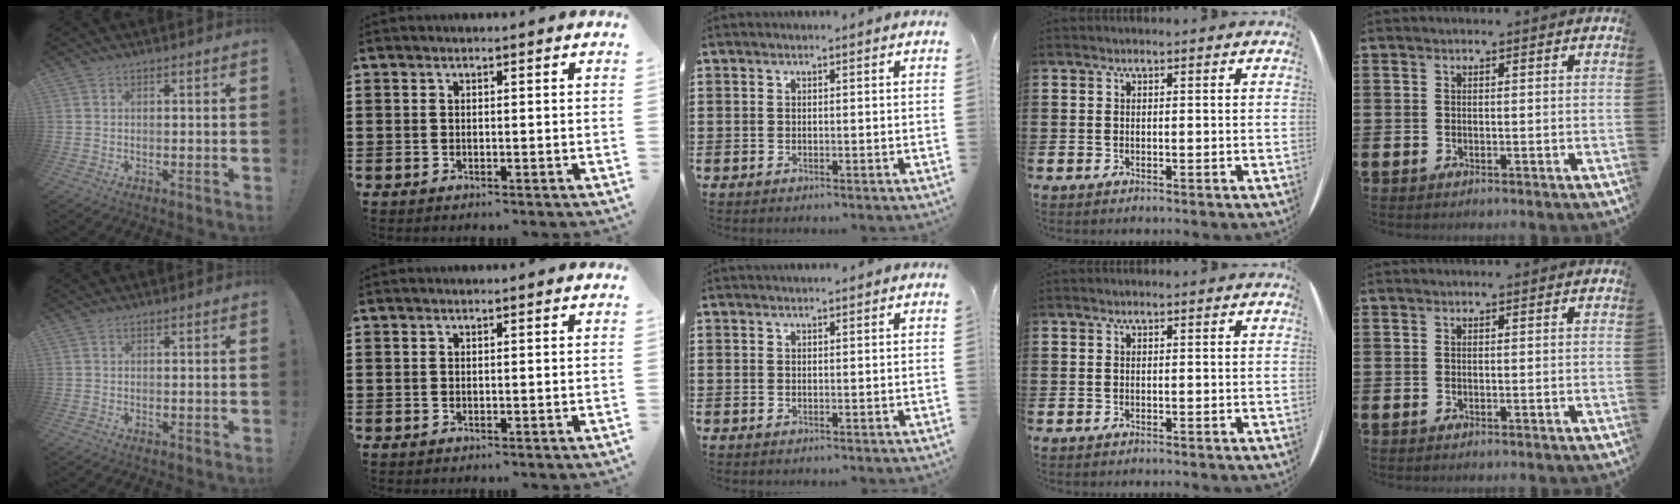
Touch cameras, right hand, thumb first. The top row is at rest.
{"middle": {"total": 0.6, "force": [0.6, 0.1, 0.0], "torque": [0.006, -0.003, 0.011]}}